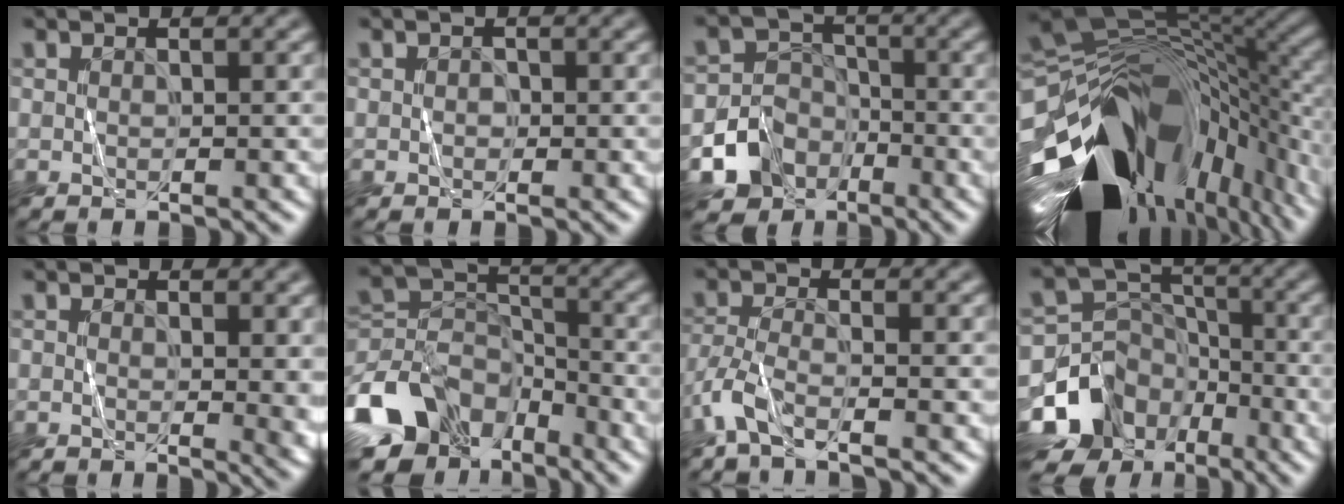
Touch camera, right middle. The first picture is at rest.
{"total": 0.5, "force": [-0.1, 0.5, 0.2], "torque": [0.001, -0.002, -0.002]}
{"total": 6.2, "force": [-3.5, 4.9, 1.5], "torque": [-0.009, 0.002, -0.073]}
{"total": 17.8, "force": [-7.1, 9.3, 13.5], "torque": [-0.249, -0.027, -0.105]}
{"total": 3.0, "force": [0.2, 1.0, 2.8], "torque": [-0.026, -0.003, 0.003]}
{"total": 11.3, "force": [-6.6, 7.5, 5.3], "torque": [-0.109, 0.004, -0.131]}
{"total": 3.3, "force": [-2.3, 0.8, 2.2], "torque": [-0.056, -0.005, -0.061]}
{"total": 12.4, "force": [-7.4, 9.1, 3.9], "torque": [-0.090, -0.018, -0.127]}